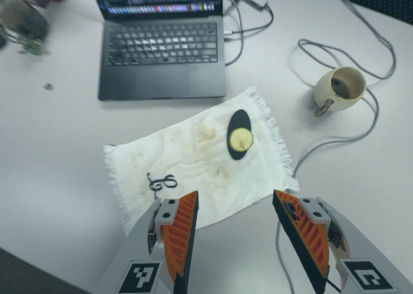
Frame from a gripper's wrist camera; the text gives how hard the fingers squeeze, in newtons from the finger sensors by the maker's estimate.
{"total": 0.0}